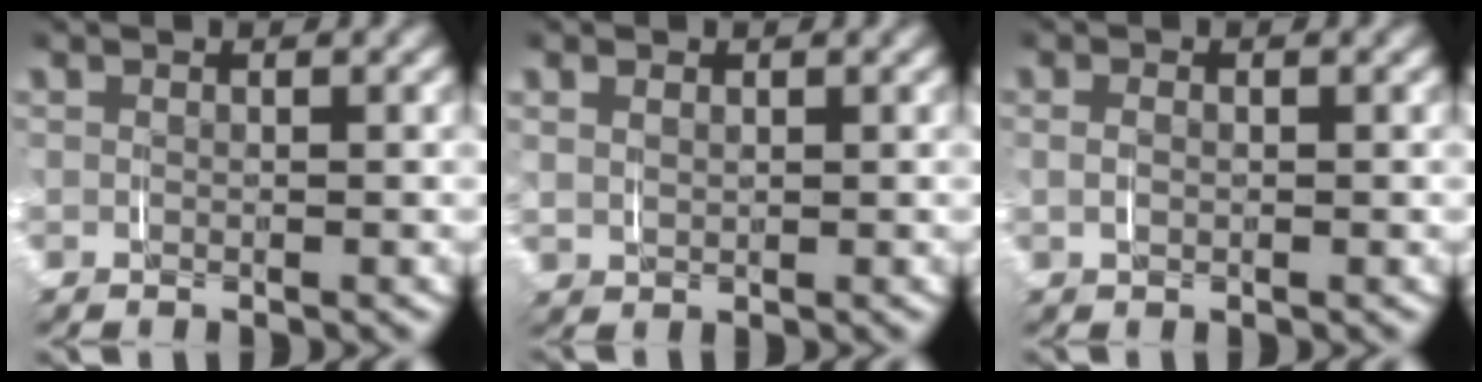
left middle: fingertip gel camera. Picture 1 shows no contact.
{"total": 1.6, "force": [0.8, 1.2, 0.7], "torque": [-0.018, -0.001, 0.021]}
{"total": 1.1, "force": [0.0, 0.7, 0.9], "torque": [-0.018, -0.001, 0.004]}